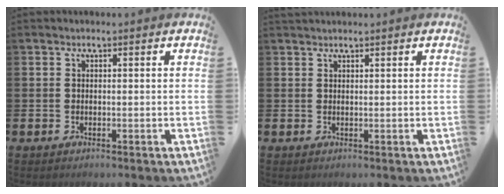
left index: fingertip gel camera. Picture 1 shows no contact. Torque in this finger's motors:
{"motor_torque": [-0.14, -0.44, 0.12, 0.04]}